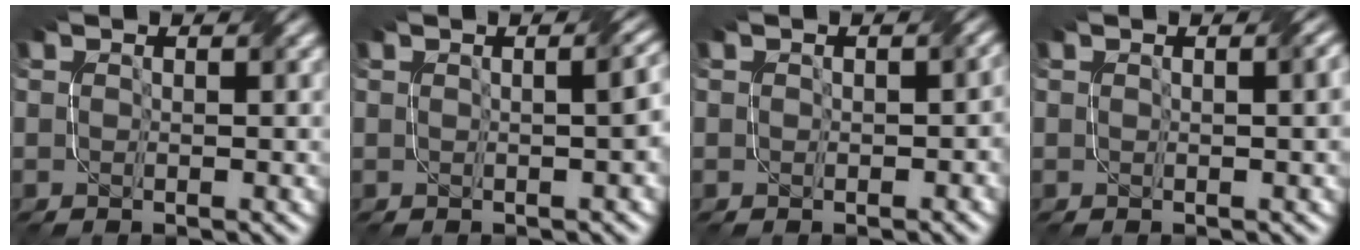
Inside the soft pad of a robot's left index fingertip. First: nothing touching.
{"total": 3.1, "force": [0.1, 1.2, 2.9], "torque": [-0.016, 0.014, 0.001]}
{"total": 1.6, "force": [0.0, 1.1, 1.2], "torque": [-0.012, -0.002, 0.000]}
{"total": 2.3, "force": [0.4, 0.8, 2.2], "torque": [-0.017, 0.006, 0.004]}